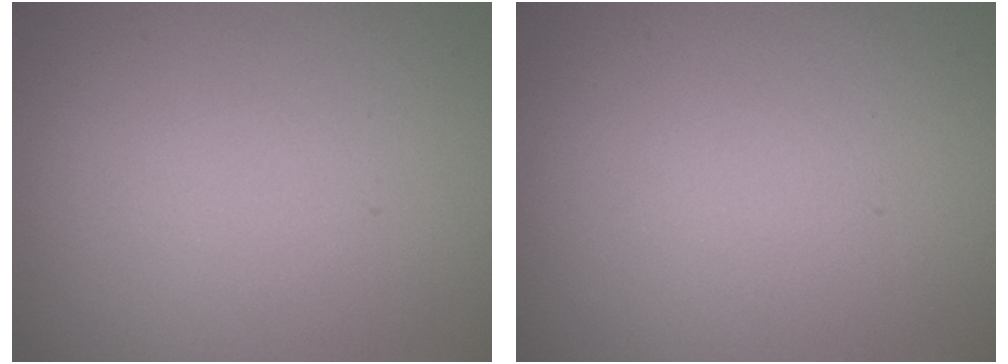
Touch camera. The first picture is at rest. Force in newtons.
{"total": 0.0}